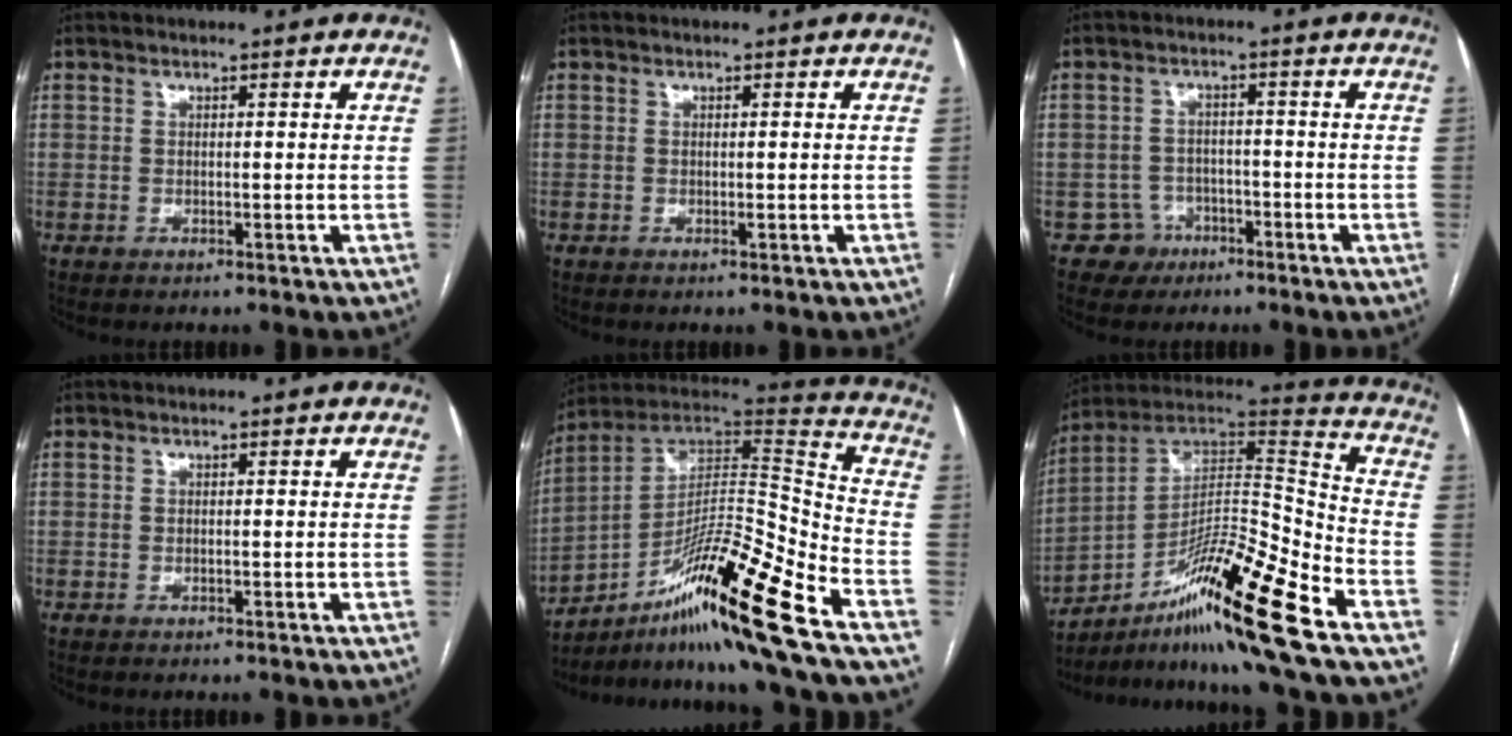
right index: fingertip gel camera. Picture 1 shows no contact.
{"total": 0.6, "force": [-0.1, 0.0, 0.6], "torque": [-0.013, -0.003, 0.000]}
{"total": 4.4, "force": [-2.3, 3.8, -0.5], "torque": [0.018, 0.016, -0.034]}
{"total": 0.0}
{"total": 22.3, "force": [-13.9, -0.5, 17.5], "torque": [-0.281, 0.006, -0.242]}
{"total": 21.0, "force": [-12.9, -0.1, 16.6], "torque": [-0.283, 0.007, -0.223]}